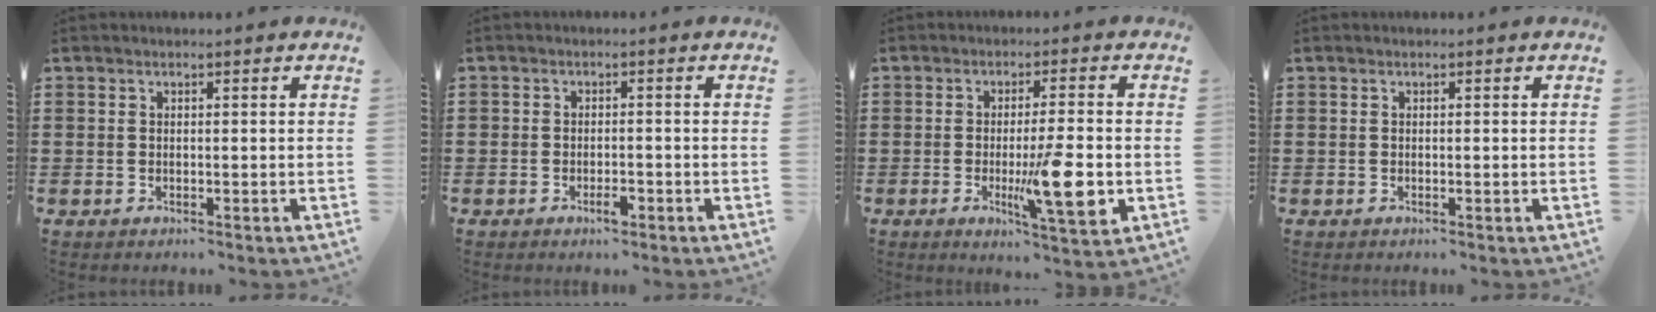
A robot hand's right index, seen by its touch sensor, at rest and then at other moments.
{"total": 2.1, "force": [-1.2, 0.9, 1.4], "torque": [-0.028, 0.001, -0.023]}
{"total": 11.1, "force": [-2.4, 2.0, 10.7], "torque": [-0.175, -0.021, -0.041]}
{"total": 0.0}